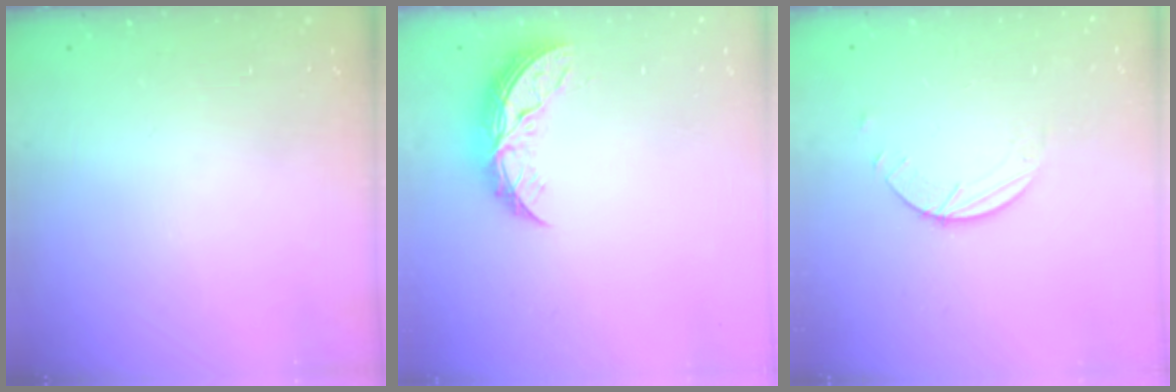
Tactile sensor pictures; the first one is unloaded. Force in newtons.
{"total": 9.3, "press": 9.3, "slide": 0.5}
{"total": 1.5, "press": 1.5, "slide": 0.1}